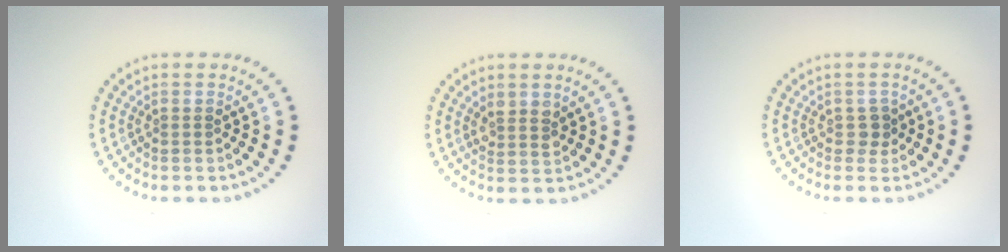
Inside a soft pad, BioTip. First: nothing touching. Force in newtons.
{"total": 1.7, "press": 1.5, "slide": 0.8}
{"total": 1.0, "press": 0.8, "slide": 0.6}